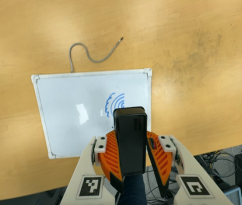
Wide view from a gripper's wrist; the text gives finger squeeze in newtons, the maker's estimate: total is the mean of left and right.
{"total": 7.7, "left": 8.7, "right": 6.6}